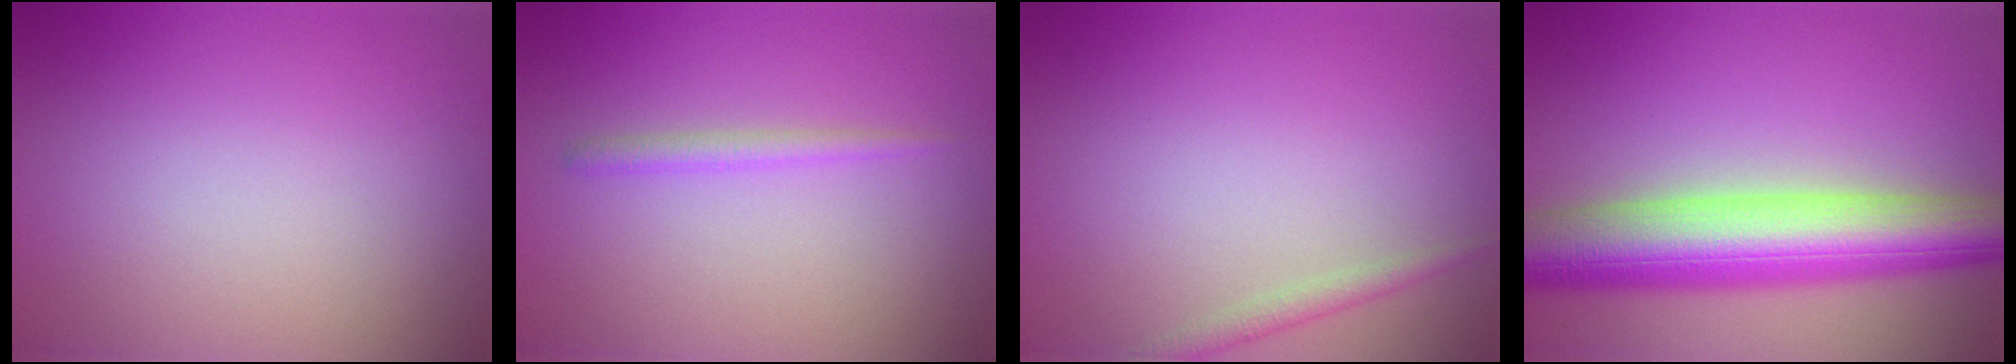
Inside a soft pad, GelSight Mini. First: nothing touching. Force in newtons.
{"total": 1.3, "press": 1.3, "slide": 0.0}
{"total": 1.4, "press": 1.4, "slide": 0.0}
{"total": 10.8, "press": 10.8, "slide": 0.4}